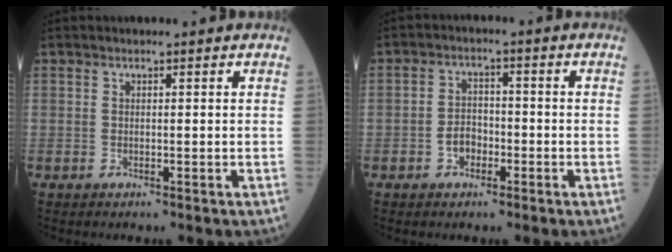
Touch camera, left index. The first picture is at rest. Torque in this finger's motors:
{"motor_torque": [0.57, 0.17, 0.19, 0.06]}